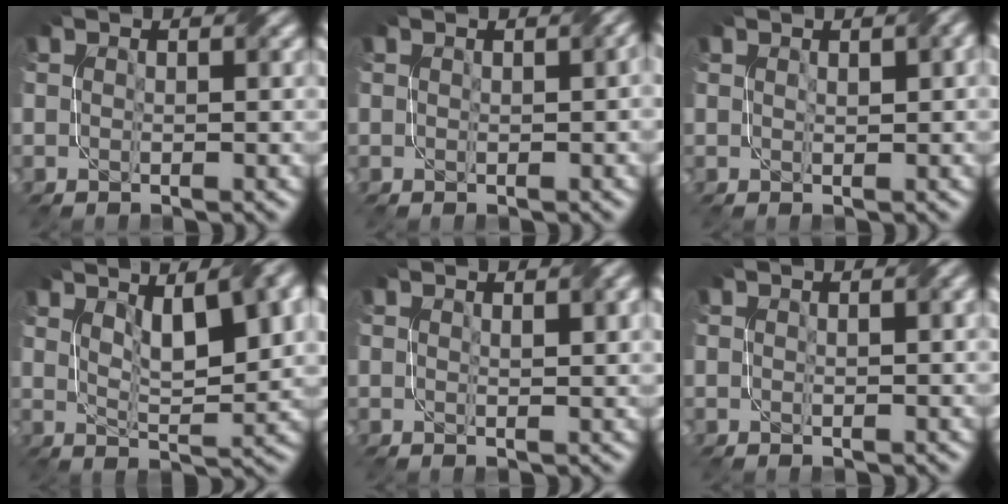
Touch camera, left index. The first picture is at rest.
{"total": 0.7, "force": [-0.5, 0.0, 0.5], "torque": [0.000, 0.005, -0.006]}
{"total": 1.4, "force": [0.7, 0.3, 1.2], "torque": [-0.016, 0.000, 0.014]}
{"total": 8.5, "force": [3.6, 2.8, 7.1], "torque": [-0.101, 0.011, 0.058]}
{"total": 2.1, "force": [1.1, 0.5, 1.7], "torque": [-0.017, 0.001, 0.020]}
{"total": 1.0, "force": [0.4, 0.1, 0.9], "torque": [-0.014, 0.001, 0.006]}